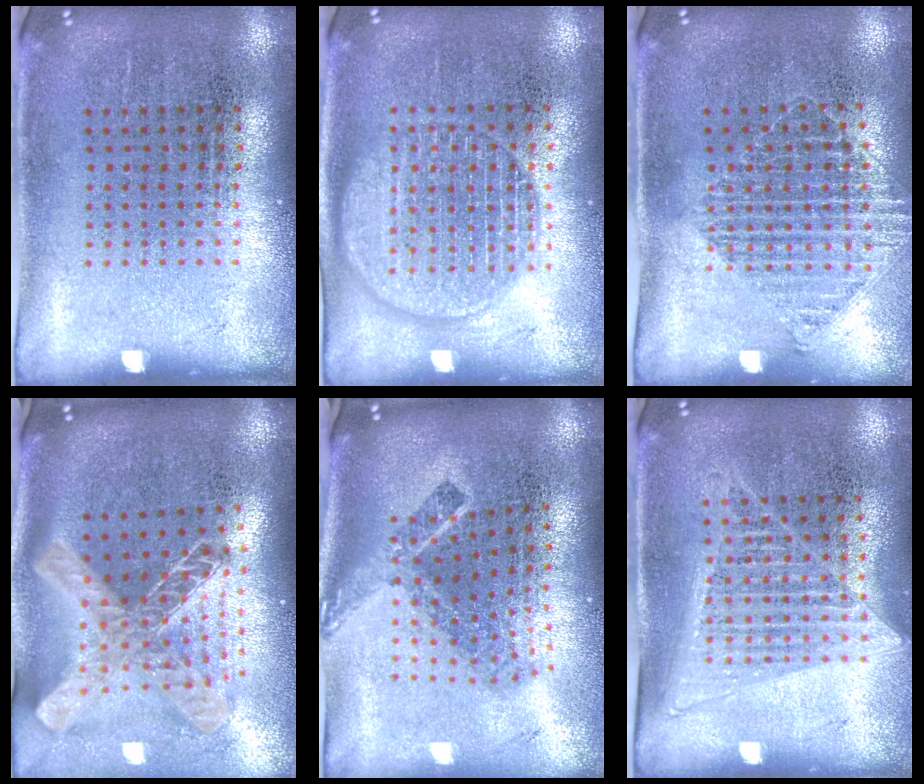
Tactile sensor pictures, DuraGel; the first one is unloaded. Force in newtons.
{"total": 1.8, "press": 1.8, "slide": 0.2}
{"total": 1.3, "press": 1.2, "slide": 0.5}
{"total": 2.3, "press": 1.7, "slide": 1.5}
{"total": 2.4, "press": 1.6, "slide": 1.7}
{"total": 1.4, "press": 1.2, "slide": 0.6}